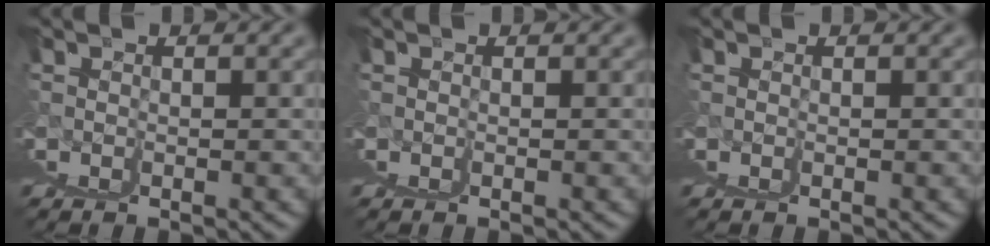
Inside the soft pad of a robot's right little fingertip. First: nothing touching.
{"total": 0.0}
{"total": 0.0}